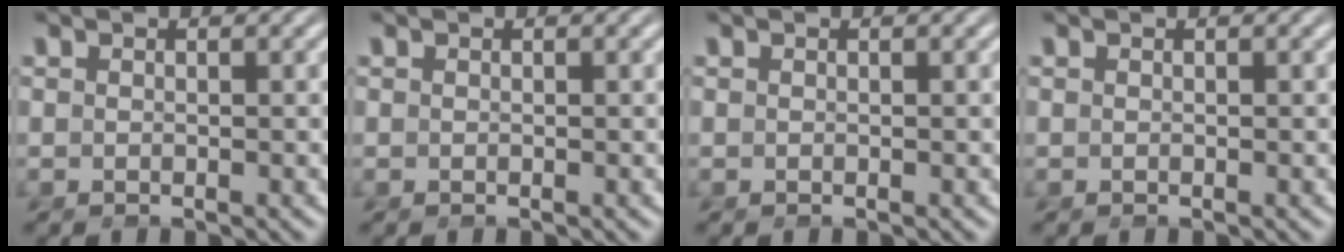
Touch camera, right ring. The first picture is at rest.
{"total": 0.0}
{"total": 0.0}
{"total": 0.0}